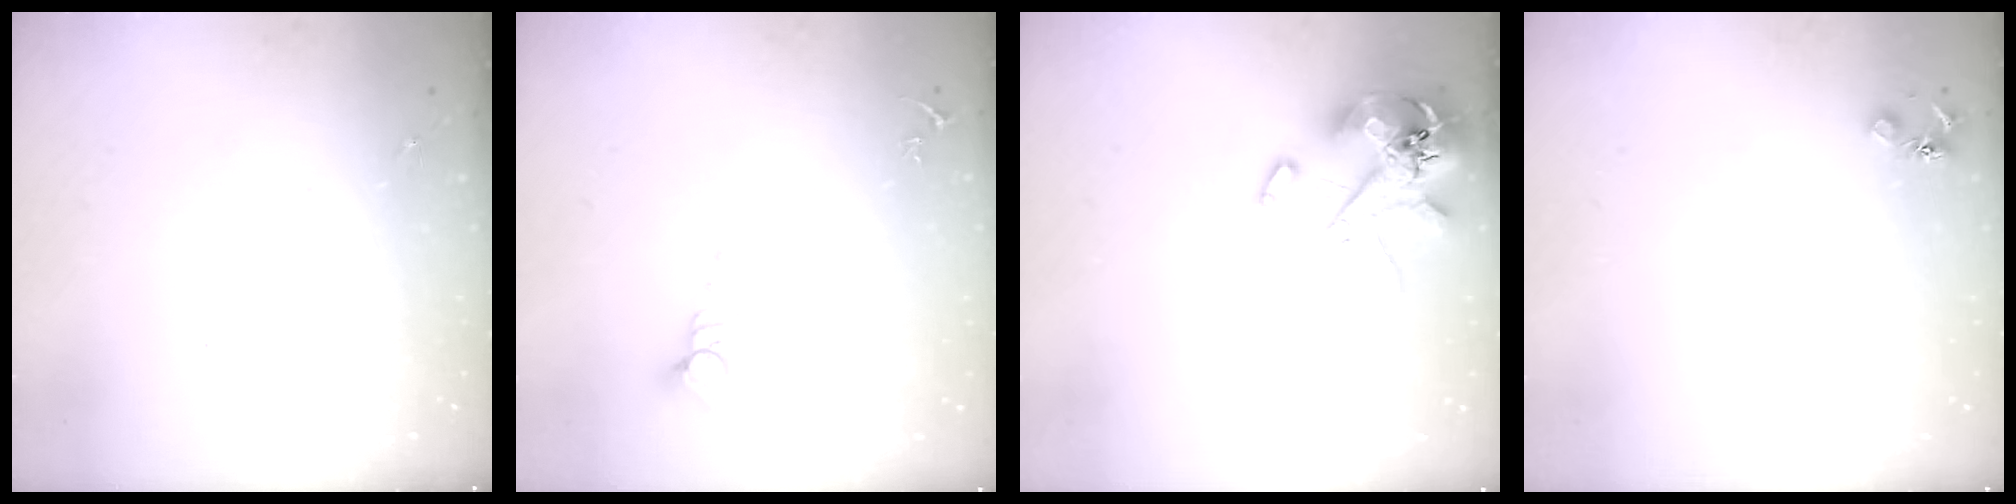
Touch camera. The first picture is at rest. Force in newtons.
{"total": 6.2, "press": 6.2, "slide": 0.5}
{"total": 12.7, "press": 12.6, "slide": 1.9}
{"total": 4.5, "press": 4.5, "slide": 0.6}